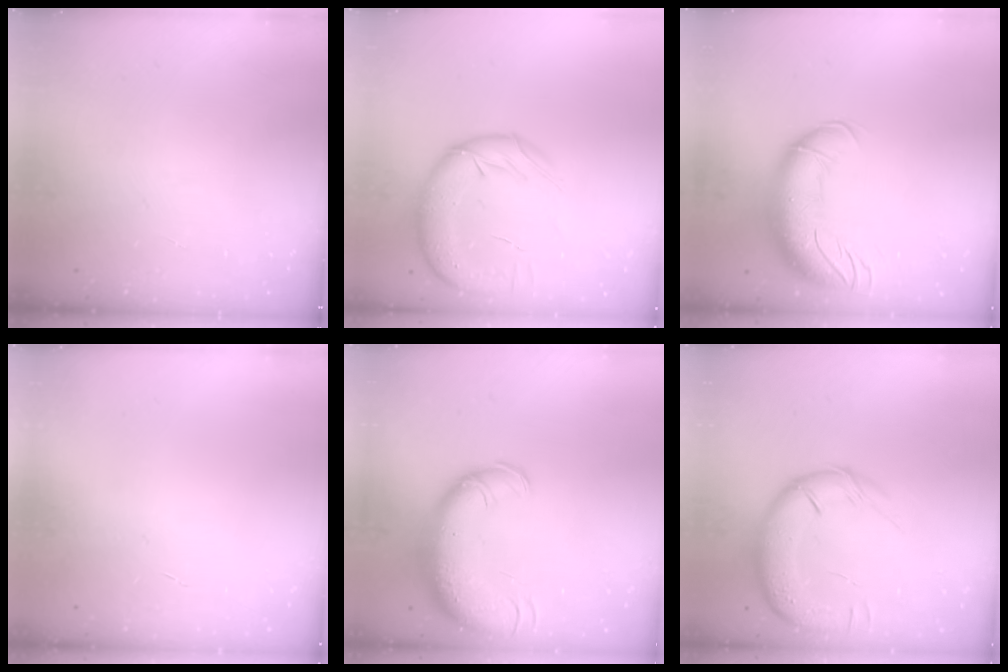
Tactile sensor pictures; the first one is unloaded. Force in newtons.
{"total": 17.6, "press": 17.3, "slide": 3.5}
{"total": 16.7, "press": 16.2, "slide": 4.0}
{"total": 0.0}
{"total": 16.2, "press": 15.7, "slide": 3.9}
{"total": 15.8, "press": 15.3, "slide": 4.0}